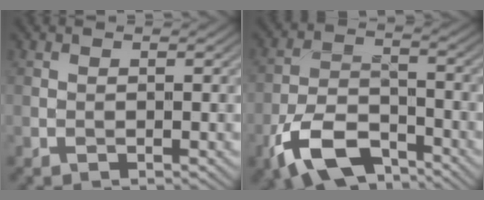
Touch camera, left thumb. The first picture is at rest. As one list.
[{"total": 10.2, "force": [-6.3, 4.9, 6.4], "torque": [-0.135, -0.012, -0.131]}]